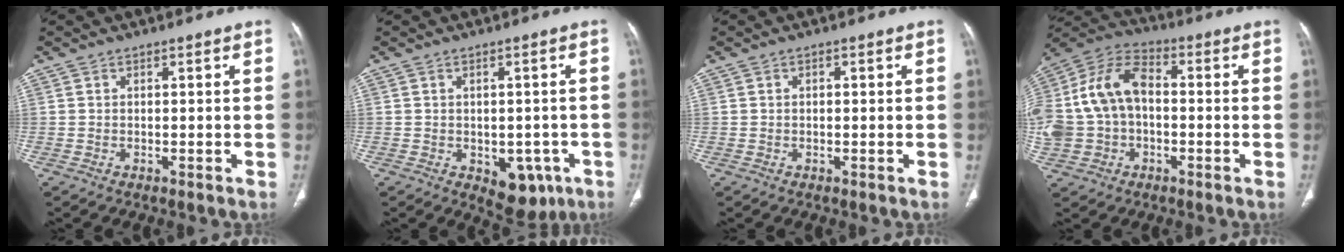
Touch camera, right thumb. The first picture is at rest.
{"total": 7.8, "force": [-3.0, 4.9, 5.3], "torque": [-0.030, 0.009, -0.025]}
{"total": 0.7, "force": [0.2, 0.4, 0.5], "torque": [-0.011, 0.003, 0.003]}
{"total": 17.7, "force": [-0.1, 12.6, 12.4], "torque": [-0.267, 0.041, -0.007]}